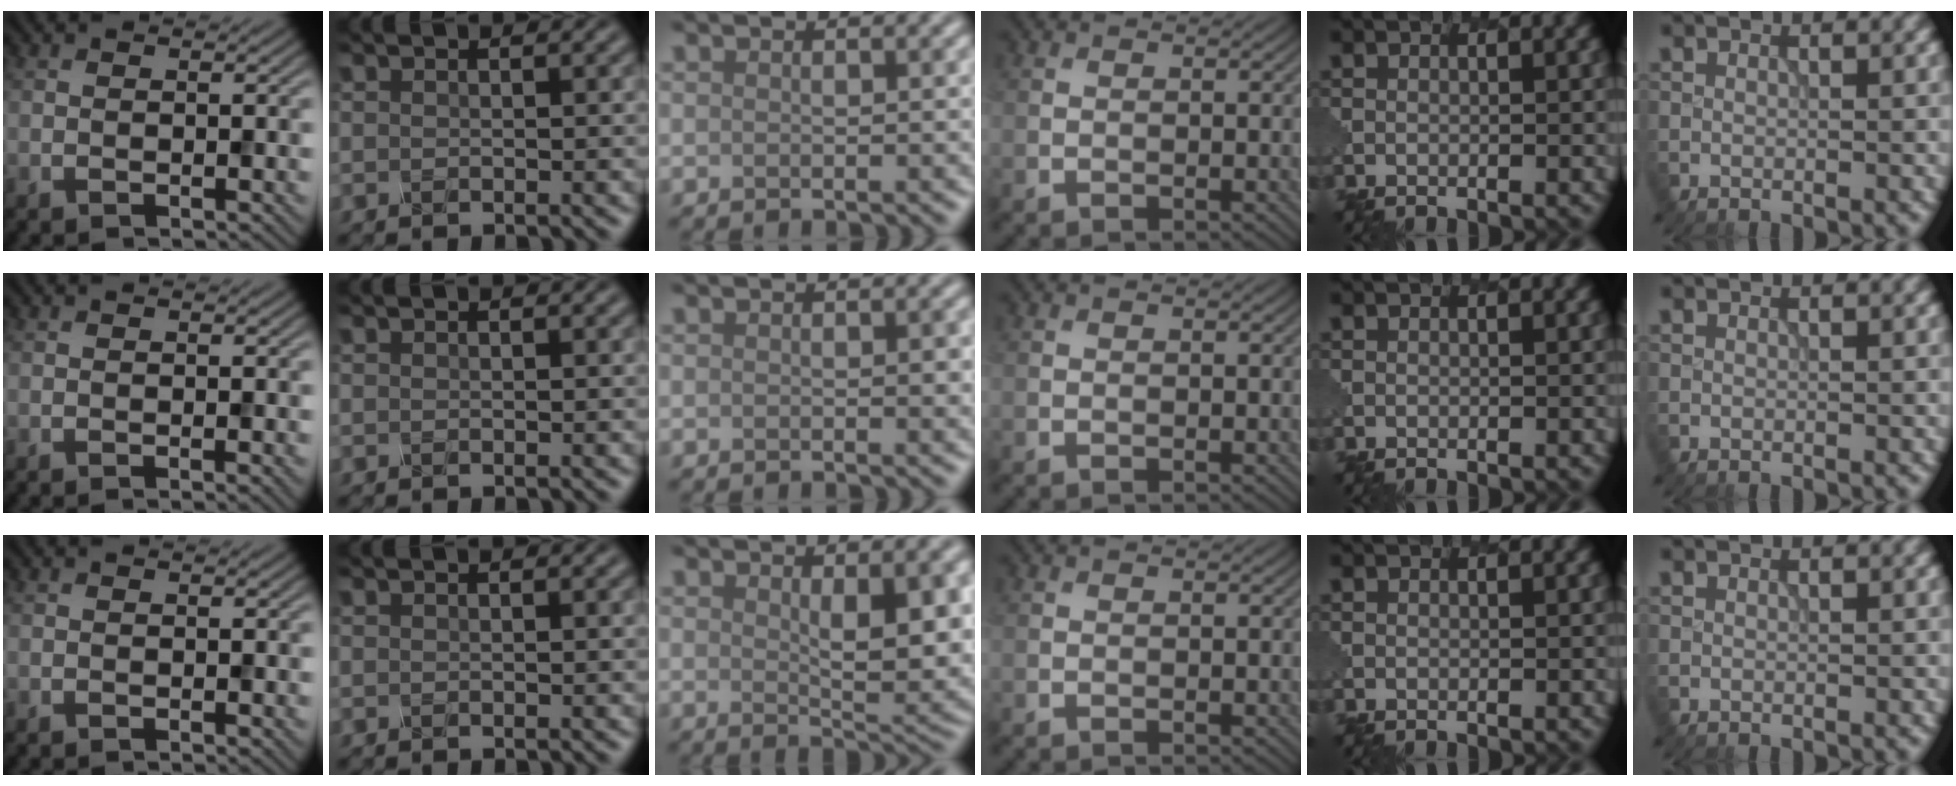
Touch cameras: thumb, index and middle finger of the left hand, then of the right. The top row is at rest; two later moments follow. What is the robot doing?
{"motion": "unscrew", "object": "spray bottle"}